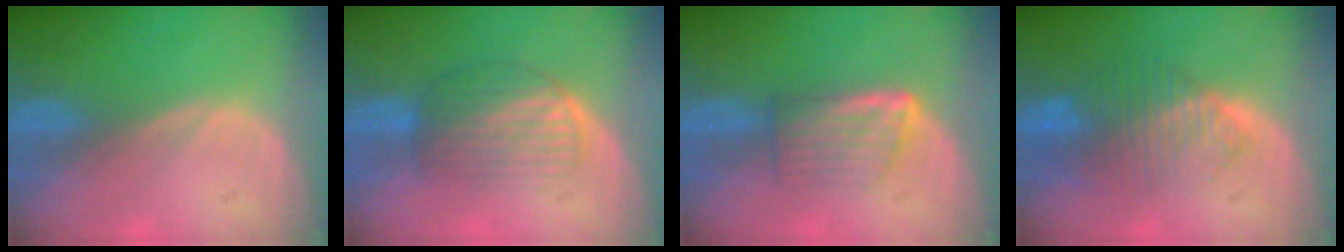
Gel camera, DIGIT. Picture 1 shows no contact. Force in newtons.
{"total": 6.2, "press": 6.0, "slide": 1.5}
{"total": 5.8, "press": 5.3, "slide": 2.3}
{"total": 8.4, "press": 7.1, "slide": 4.4}